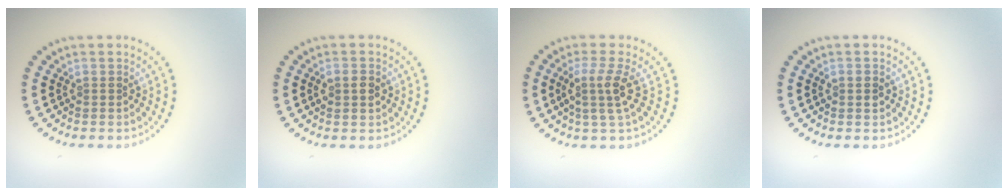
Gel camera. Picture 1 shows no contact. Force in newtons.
{"total": 2.3, "press": 2.3, "slide": 0.1}
{"total": 3.0, "press": 2.3, "slide": 1.9}
{"total": 1.4, "press": 1.4, "slide": 0.2}